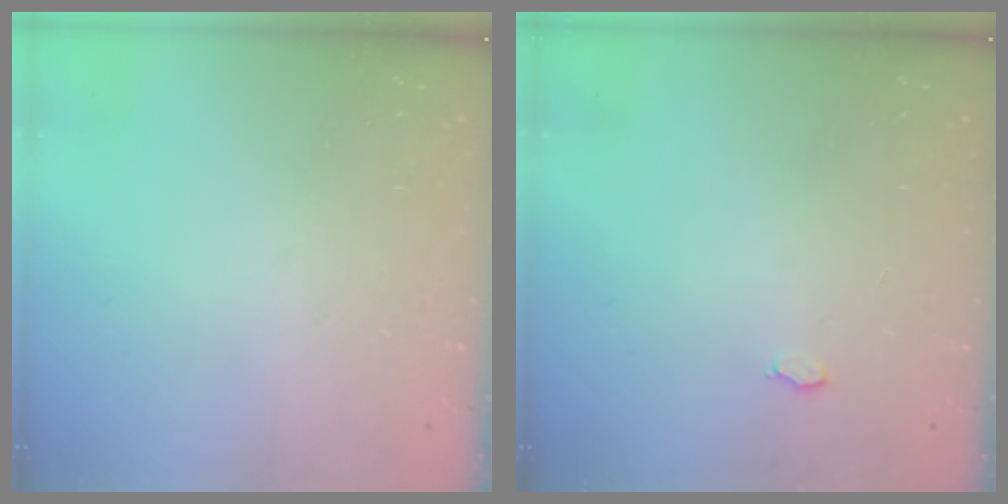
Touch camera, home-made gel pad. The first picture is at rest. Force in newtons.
{"total": 2.8, "press": 2.8, "slide": 0.3}